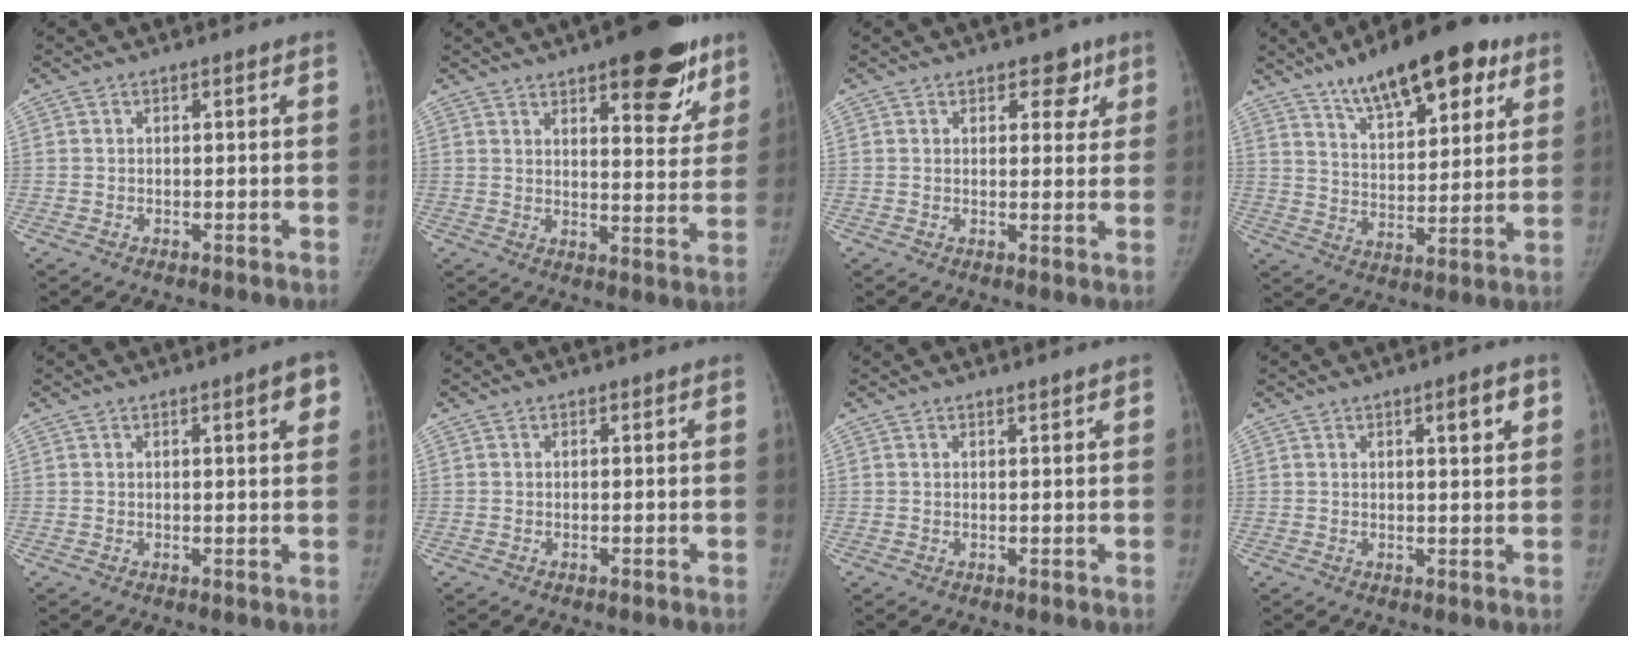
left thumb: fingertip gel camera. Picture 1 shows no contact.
{"total": 15.9, "force": [9.5, 5.7, 11.3], "torque": [-0.102, -0.044, 0.126]}
{"total": 4.5, "force": [2.6, 2.8, 2.5], "torque": [0.006, -0.008, 0.028]}
{"total": 18.2, "force": [11.3, 7.1, 12.4], "torque": [-0.152, -0.039, 0.182]}
{"total": 4.2, "force": [1.8, 0.8, 3.7], "torque": [-0.038, -0.003, 0.021]}
{"total": 0.0}
{"total": 0.8, "force": [0.7, 0.0, 0.5], "torque": [-0.002, -0.003, 0.012]}
{"total": 4.0, "force": [1.8, 0.9, 3.5], "torque": [-0.042, -0.008, 0.027]}